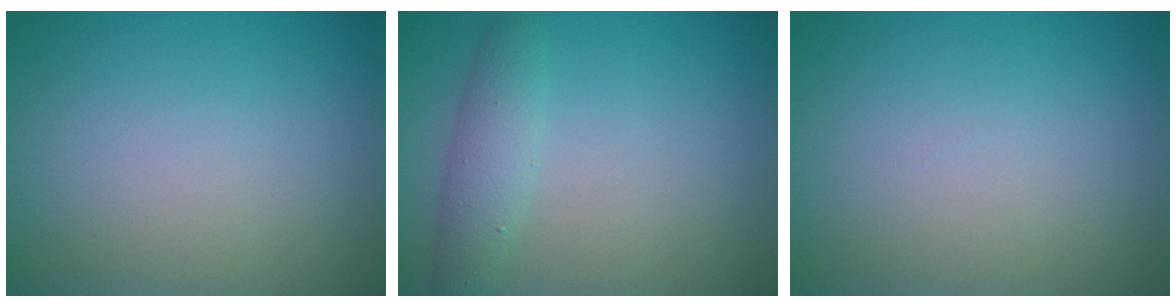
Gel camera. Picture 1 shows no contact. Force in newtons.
{"total": 2.7, "press": 2.7, "slide": 0.1}
{"total": 0.0}